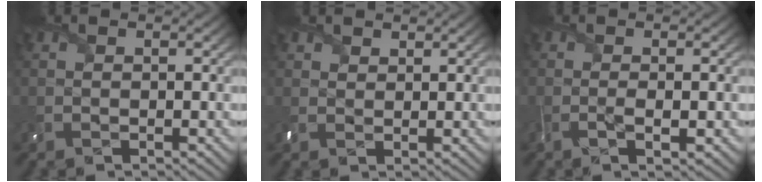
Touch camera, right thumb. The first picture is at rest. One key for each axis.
{"total": 2.0, "fx": 1.6, "fy": 1.1, "fz": 0.5, "tx": -0.016, "ty": 0.005, "tz": 0.036}
{"total": 1.9, "fx": -0.6, "fy": 0.3, "fz": 1.8, "tx": -0.036, "ty": -0.001, "tz": -0.013}